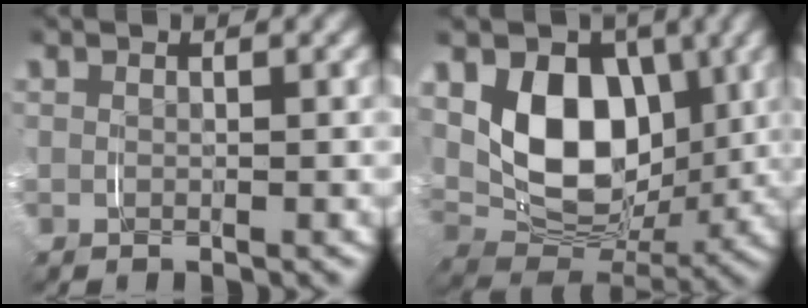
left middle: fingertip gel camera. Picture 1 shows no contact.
{"total": 10.7, "force": [1.5, 7.7, 7.2], "torque": [-0.137, -0.013, 0.020]}